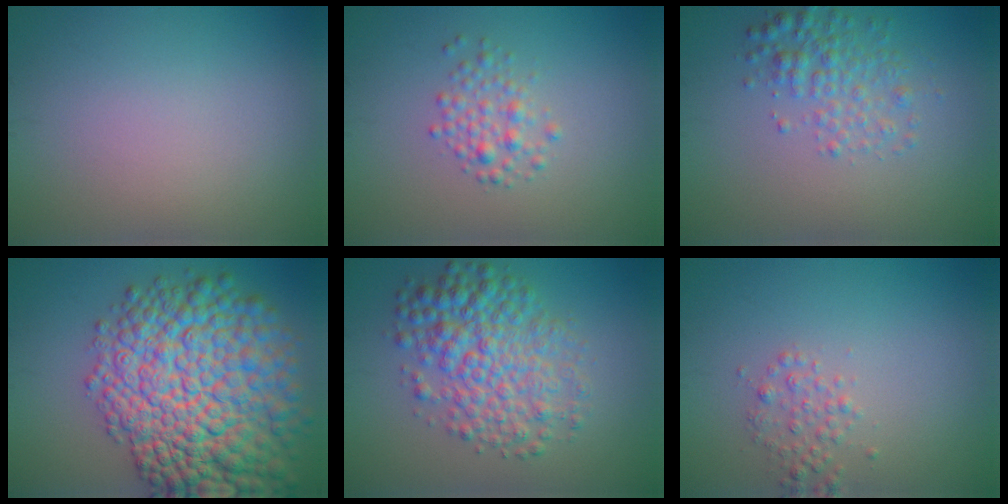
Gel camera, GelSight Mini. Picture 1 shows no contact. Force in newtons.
{"total": 2.0, "press": 2.0, "slide": 0.0}
{"total": 2.8, "press": 2.8, "slide": 0.1}
{"total": 14.1, "press": 14.1, "slide": 0.4}
{"total": 6.1, "press": 6.1, "slide": 0.0}
{"total": 1.7, "press": 1.7, "slide": 0.0}